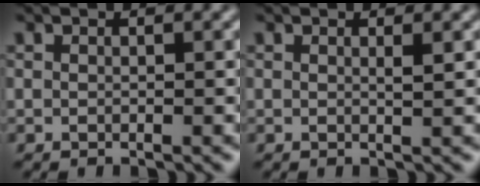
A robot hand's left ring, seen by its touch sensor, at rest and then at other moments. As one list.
[{"total": 0.7, "force": [0.4, 0.0, 0.6], "torque": [-0.006, -0.001, 0.005]}]